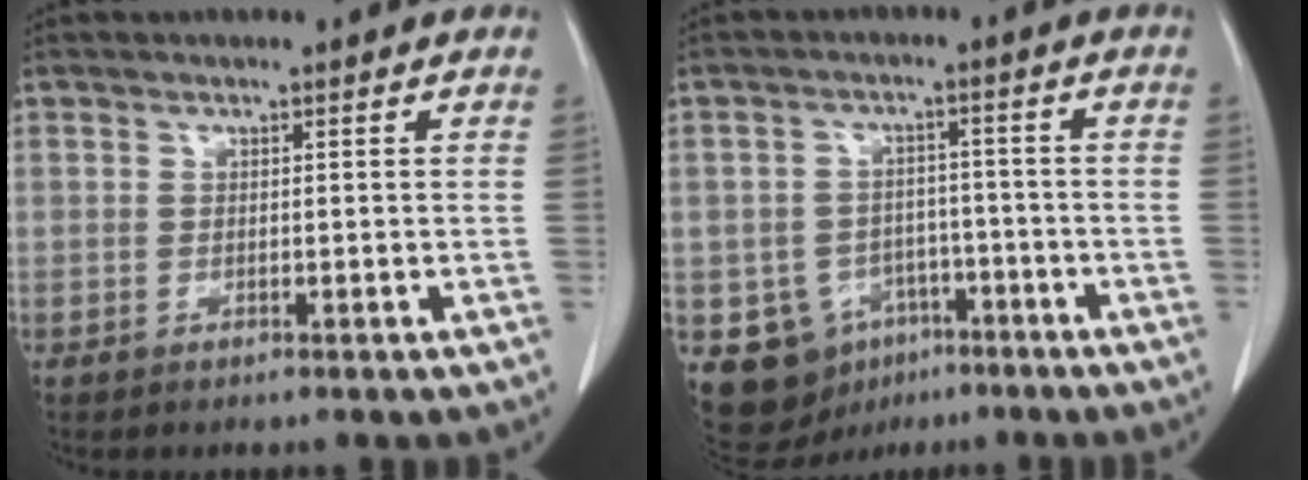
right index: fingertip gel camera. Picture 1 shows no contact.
{"total": 9.5, "force": [-4.2, 8.1, 2.7], "torque": [-0.050, 0.017, -0.052]}